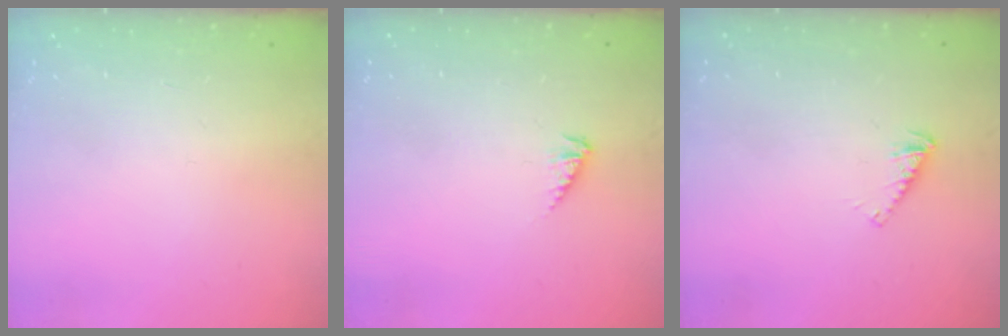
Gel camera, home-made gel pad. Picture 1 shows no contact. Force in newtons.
{"total": 3.0, "press": 2.9, "slide": 0.6}
{"total": 2.9, "press": 2.9, "slide": 0.1}